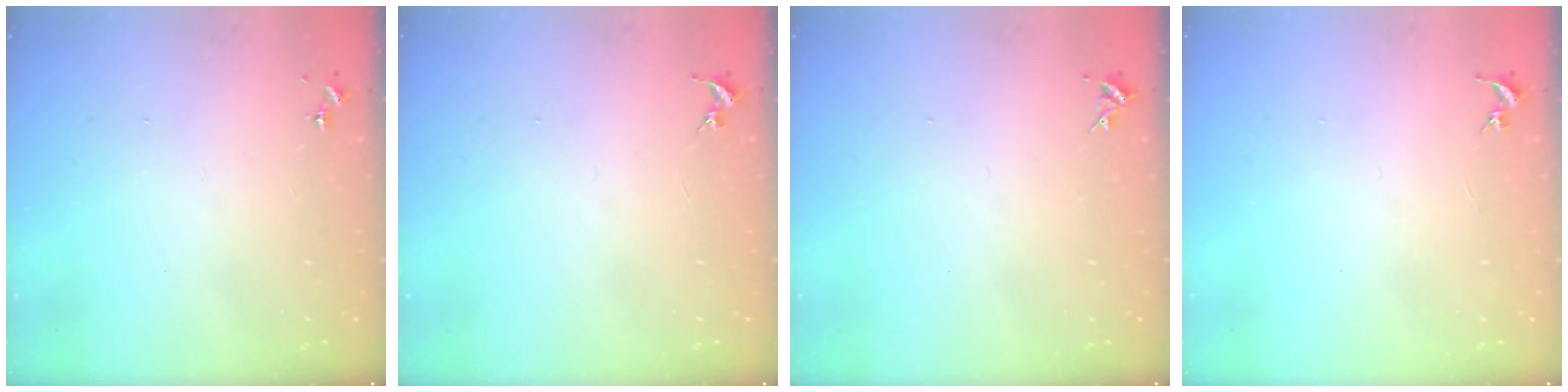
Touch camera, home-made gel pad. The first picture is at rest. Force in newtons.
{"total": 0.0}
{"total": 3.7, "press": 3.7, "slide": 0.5}
{"total": 0.0}